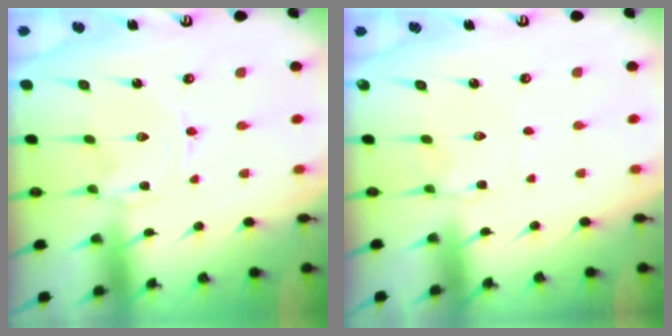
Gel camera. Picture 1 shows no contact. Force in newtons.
{"total": 2.2, "press": 2.2, "slide": 0.3}